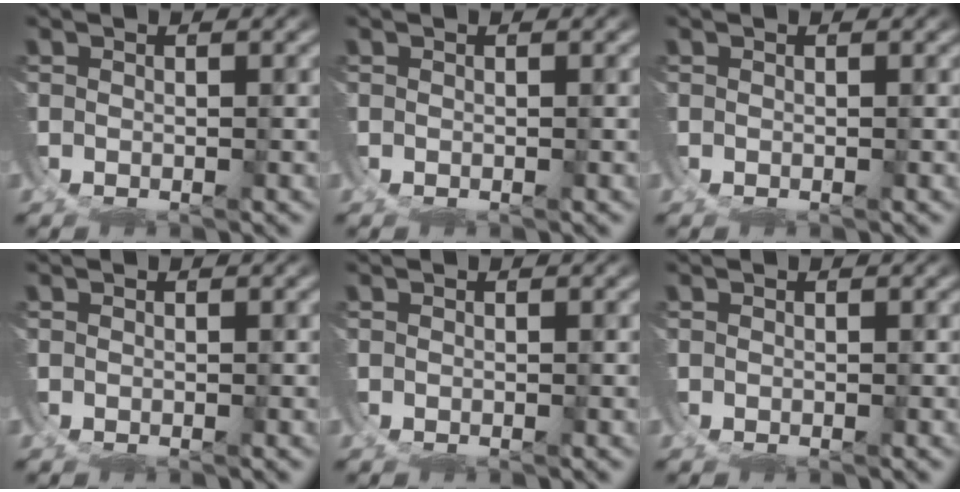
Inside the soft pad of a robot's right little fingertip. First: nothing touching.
{"total": 0.0}
{"total": 0.0}
{"total": 0.0}
{"total": 0.0}
{"total": 0.0}